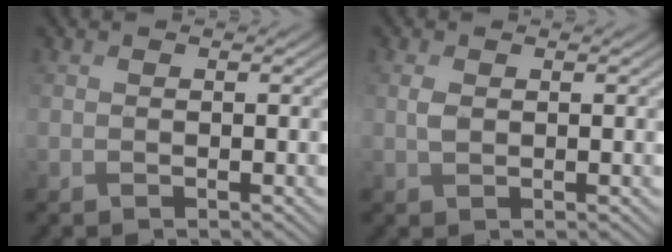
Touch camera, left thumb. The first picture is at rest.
{"total": 1.3, "force": [0.9, 0.5, 0.9], "torque": [-0.023, 0.008, 0.018]}